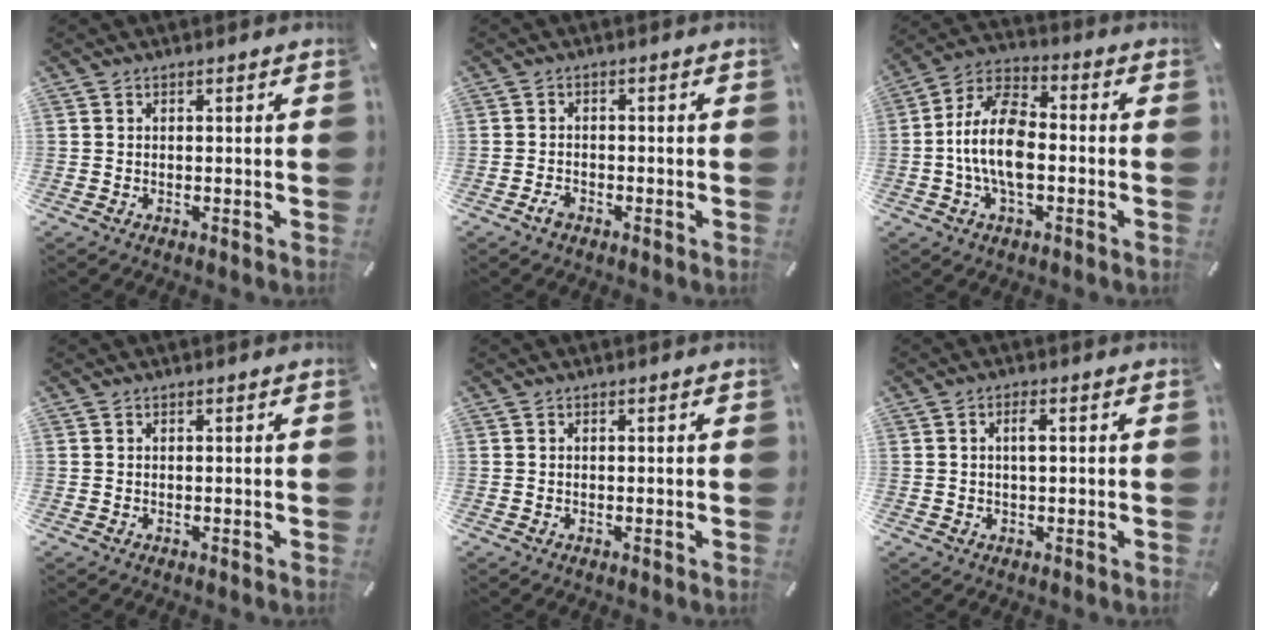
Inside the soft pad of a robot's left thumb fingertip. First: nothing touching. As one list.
[{"total": 2.1, "force": [-1.4, 1.2, 1.0], "torque": [-0.020, 0.006, -0.028]}, {"total": 12.7, "force": [-2.3, 6.9, 10.4], "torque": [-0.217, 0.011, -0.040]}, {"total": 0.0}, {"total": 0.0}, {"total": 2.6, "force": [0.5, 0.9, 2.4], "torque": [-0.050, 0.005, 0.006]}]